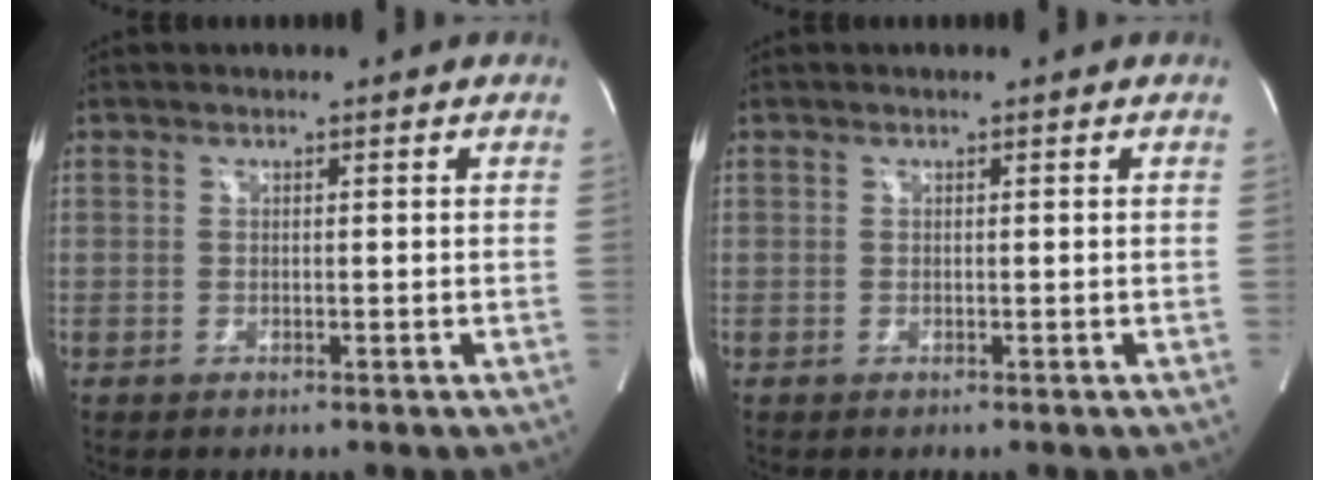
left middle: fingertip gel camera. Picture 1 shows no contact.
{"total": 0.0}